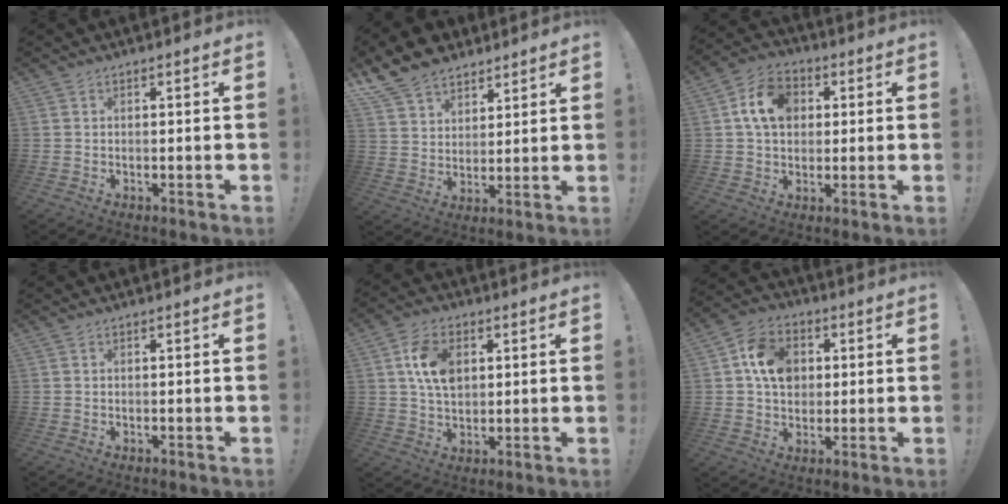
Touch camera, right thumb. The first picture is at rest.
{"total": 11.6, "force": [9.0, 6.8, 2.7], "torque": [-0.052, -0.065, 0.177]}
{"total": 12.4, "force": [3.3, 9.5, 7.3], "torque": [-0.126, 0.010, 0.065]}
{"total": 0.0}
{"total": 10.8, "force": [3.0, 7.4, 7.2], "torque": [-0.120, 0.007, 0.058]}
{"total": 12.3, "force": [2.7, 9.9, 6.8], "torque": [-0.103, 0.009, 0.058]}